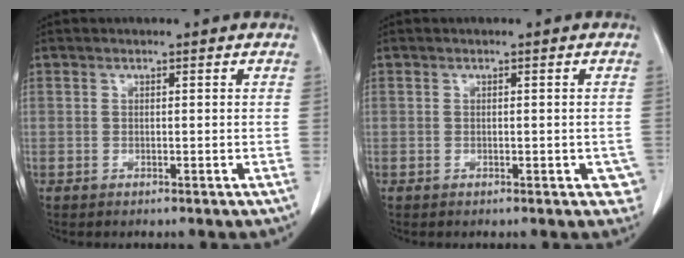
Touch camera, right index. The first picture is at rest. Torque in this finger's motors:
{"motor_torque": [-0.01, 0.05, 0.03, 0.00]}